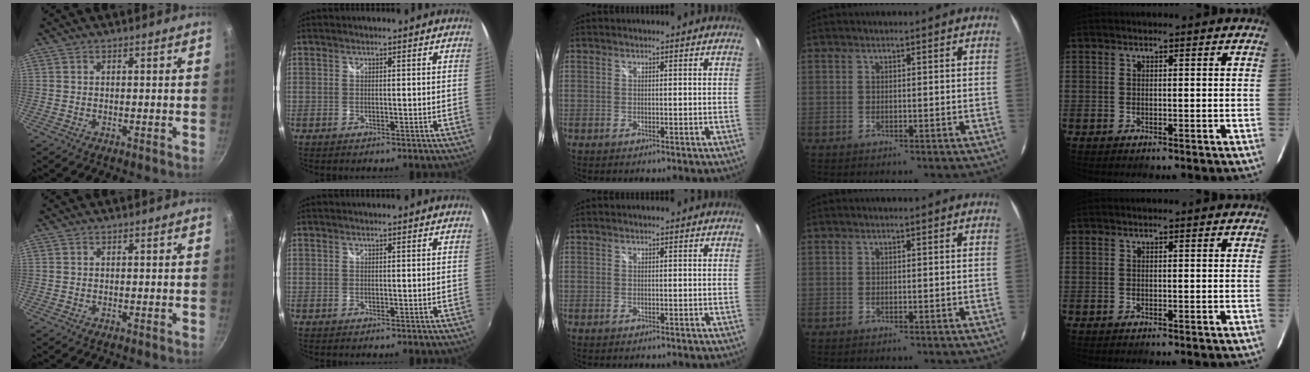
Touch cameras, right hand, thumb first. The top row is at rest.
{}